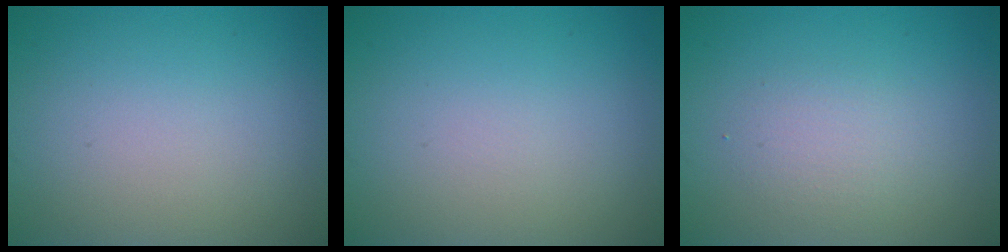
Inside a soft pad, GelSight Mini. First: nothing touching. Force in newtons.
{"total": 0.0}
{"total": 1.8, "press": 1.8, "slide": 0.1}